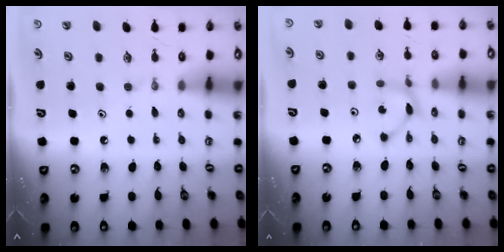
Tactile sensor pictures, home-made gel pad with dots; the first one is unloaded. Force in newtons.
{"total": 3.2, "press": 3.2, "slide": 0.2}